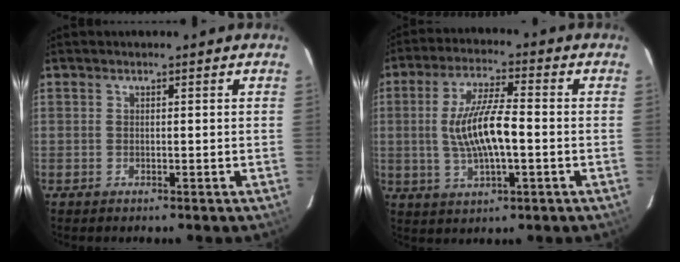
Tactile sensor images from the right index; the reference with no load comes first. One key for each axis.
{"total": 10.8, "fx": -1.0, "fy": 2.7, "fz": 10.4, "tx": -0.200, "ty": 0.001, "tz": -0.013}